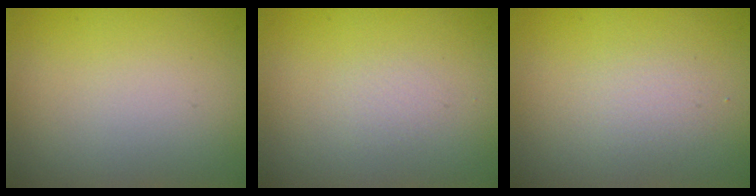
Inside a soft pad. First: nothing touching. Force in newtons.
{"total": 0.6, "press": 0.6, "slide": 0.1}
{"total": 1.4, "press": 1.4, "slide": 0.1}